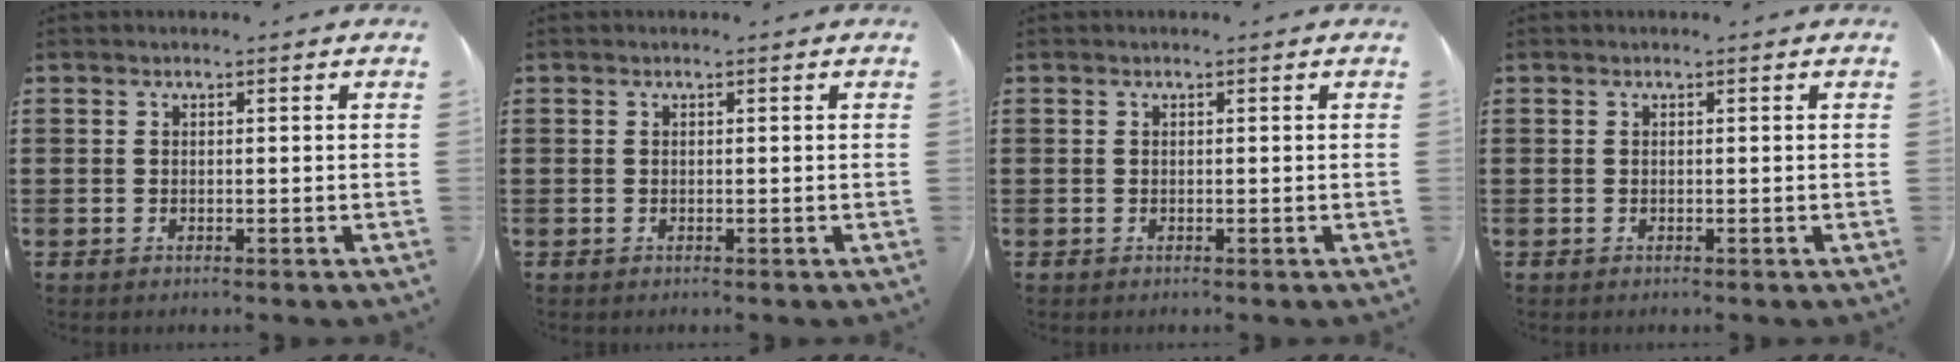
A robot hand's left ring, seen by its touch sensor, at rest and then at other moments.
{"total": 0.0}
{"total": 0.0}
{"total": 0.0}